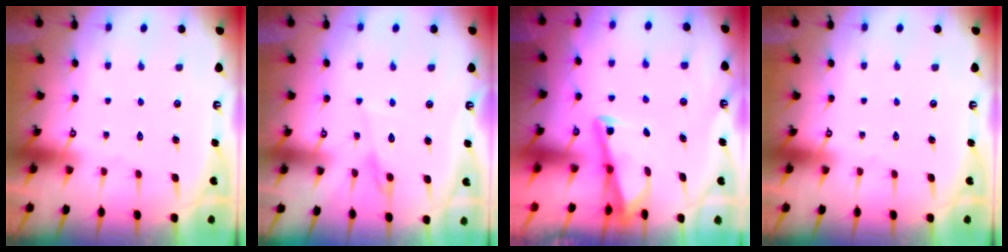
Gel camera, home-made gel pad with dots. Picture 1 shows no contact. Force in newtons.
{"total": 4.2, "press": 4.2, "slide": 0.4}
{"total": 3.0, "press": 3.0, "slide": 0.3}
{"total": 0.0}